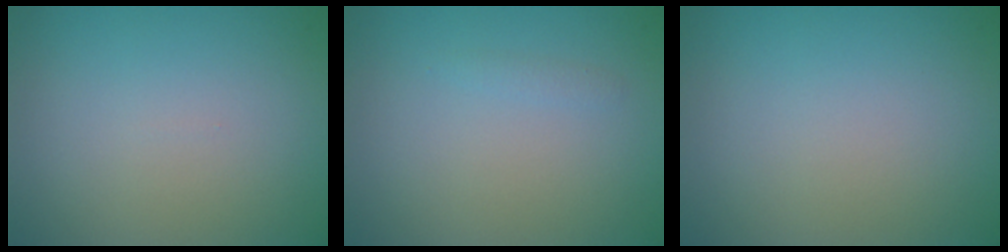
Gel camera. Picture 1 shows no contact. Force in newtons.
{"total": 0.6, "press": 0.6, "slide": 0.0}
{"total": 0.0}